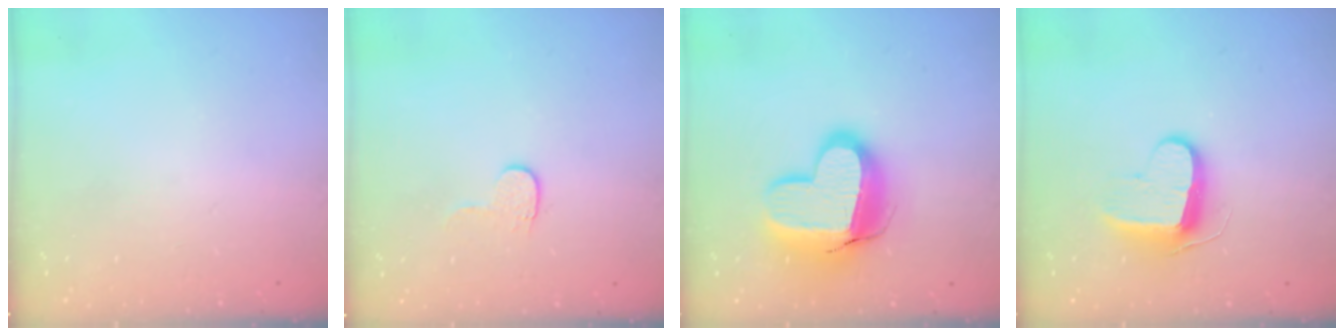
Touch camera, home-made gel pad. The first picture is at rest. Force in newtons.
{"total": 3.6, "press": 3.6, "slide": 0.4}
{"total": 17.3, "press": 17.2, "slide": 1.3}
{"total": 9.7, "press": 9.7, "slide": 0.4}